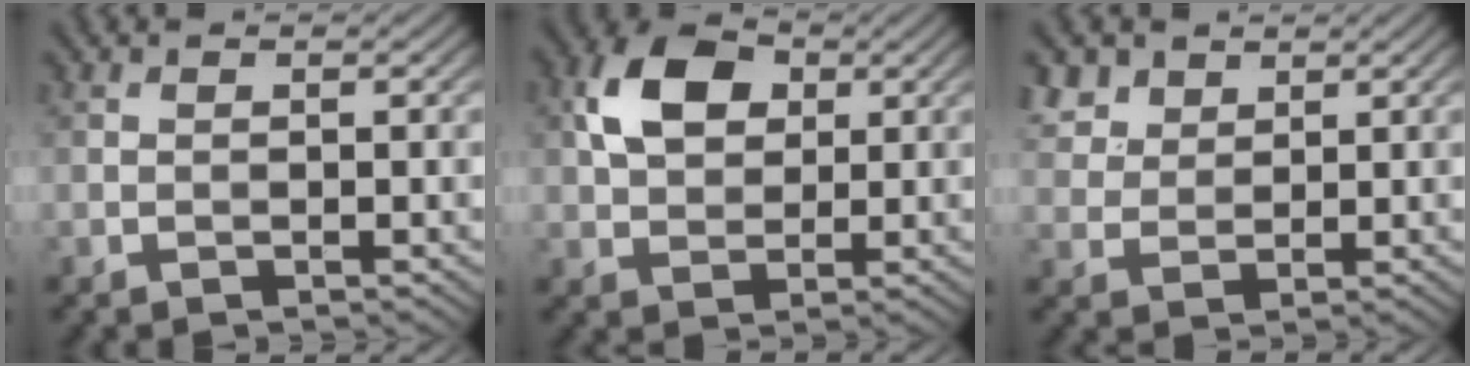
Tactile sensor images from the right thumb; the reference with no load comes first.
{"total": 7.4, "force": [2.2, 5.2, 4.9], "torque": [-0.110, 0.011, 0.034]}
{"total": 4.8, "force": [3.1, 3.1, 2.0], "torque": [-0.062, -0.001, 0.072]}